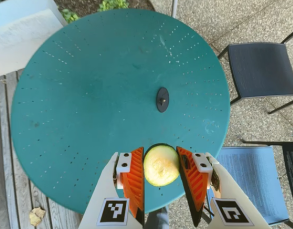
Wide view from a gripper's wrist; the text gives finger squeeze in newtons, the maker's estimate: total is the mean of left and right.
{"total": 13.2, "left": 13.9, "right": 12.6}